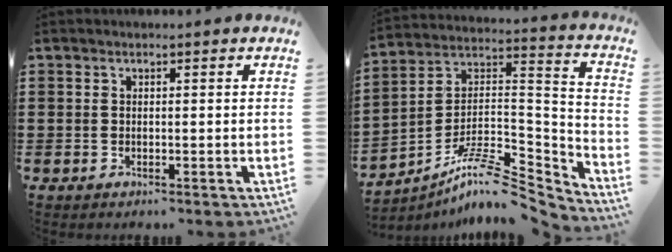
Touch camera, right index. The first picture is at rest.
{"total": 10.0, "force": [-7.7, 2.8, 5.7], "torque": [-0.107, 0.010, -0.151]}